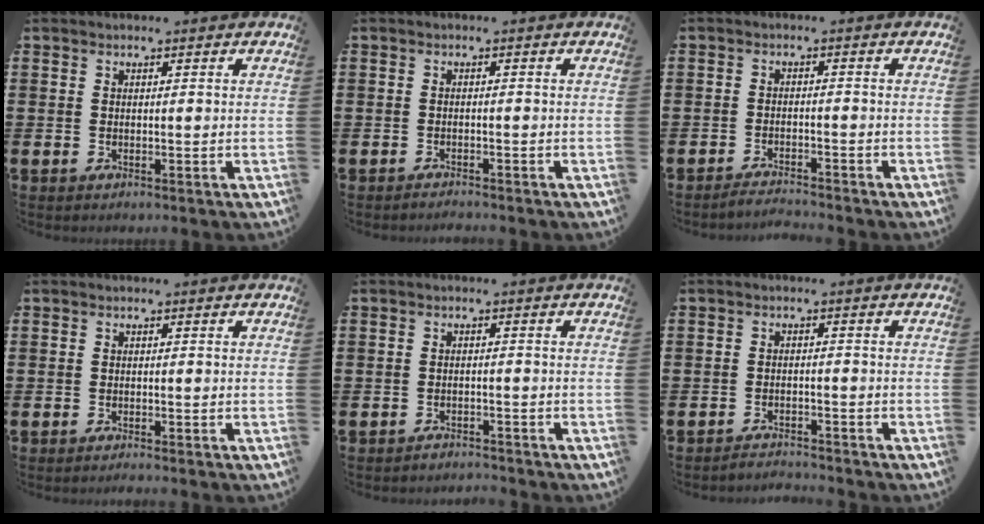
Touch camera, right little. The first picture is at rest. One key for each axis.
{"total": 1.0, "fx": -1.0, "fy": 0.0, "fz": 0.1, "tx": -0.004, "ty": -0.001, "tz": -0.021}
{"total": 1.9, "fx": -1.9, "fy": -0.2, "fz": 0.2, "tx": -0.006, "ty": 0.004, "tz": -0.038}
{"total": 0.5, "fx": -0.5, "fy": 0.0, "fz": 0.3, "tx": -0.006, "ty": -0.004, "tz": -0.008}
{"total": 1.5, "fx": -1.5, "fy": 0.0, "fz": -0.2, "tx": -0.001, "ty": 0.004, "tz": -0.033}
{"total": 1.9, "fx": -1.9, "fy": -0.1, "fz": -0.2, "tx": -0.002, "ty": 0.005, "tz": -0.041}